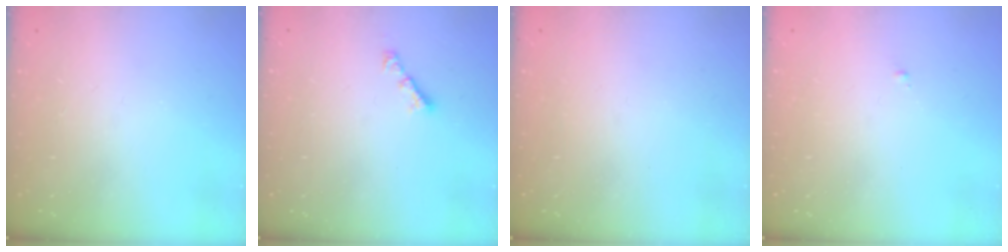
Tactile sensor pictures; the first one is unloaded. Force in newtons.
{"total": 2.8, "press": 2.8, "slide": 0.7}
{"total": 0.8, "press": 0.7, "slide": 0.3}
{"total": 0.6, "press": 0.6, "slide": 0.2}